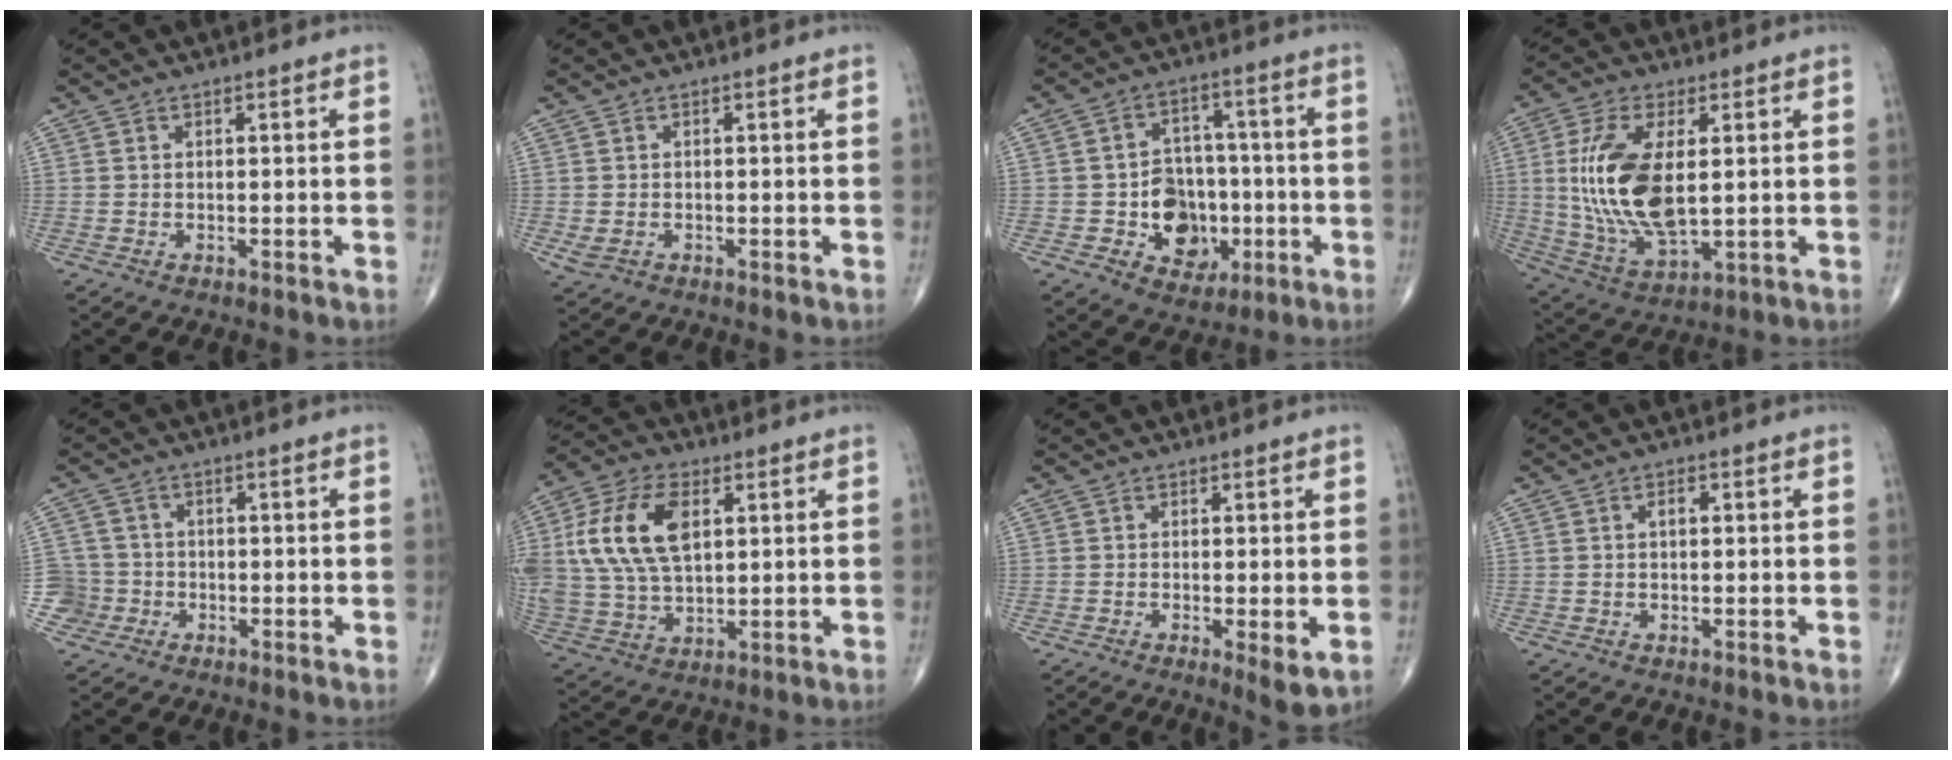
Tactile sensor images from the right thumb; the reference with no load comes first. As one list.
[{"total": 2.0, "force": [-0.5, 1.5, 1.3], "torque": [-0.028, 0.000, -0.004]}, {"total": 11.4, "force": [-2.7, 9.1, 6.3], "torque": [-0.040, 0.026, -0.037]}, {"total": 16.5, "force": [1.9, 7.7, 14.5], "torque": [-0.294, -0.016, 0.045]}, {"total": 4.8, "force": [-1.8, 4.5, -0.4], "torque": [0.031, 0.018, -0.036]}, {"total": 17.2, "force": [4.1, 10.0, 13.4], "torque": [-0.267, 0.003, 0.080]}, {"total": 4.3, "force": [-1.1, 1.1, 4.0], "torque": [-0.066, -0.014, -0.019]}, {"total": 1.5, "force": [0.2, 0.8, 1.3], "torque": [-0.019, 0.005, 0.002]}]